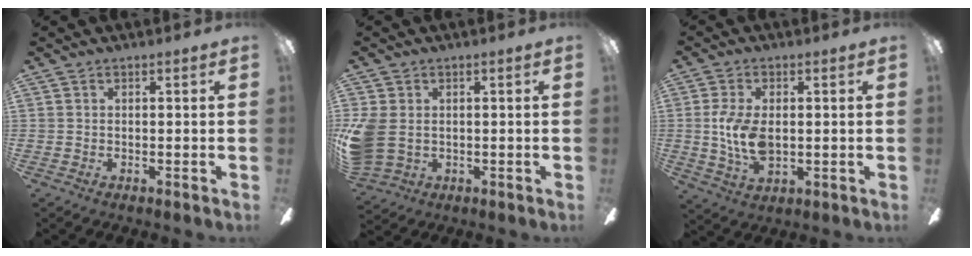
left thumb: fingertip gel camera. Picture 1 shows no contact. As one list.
[{"total": 8.5, "force": [0.4, 6.7, 5.3], "torque": [-0.133, 0.007, 0.013]}, {"total": 10.2, "force": [0.0, 5.7, 8.4], "torque": [-0.193, -0.003, -0.002]}]